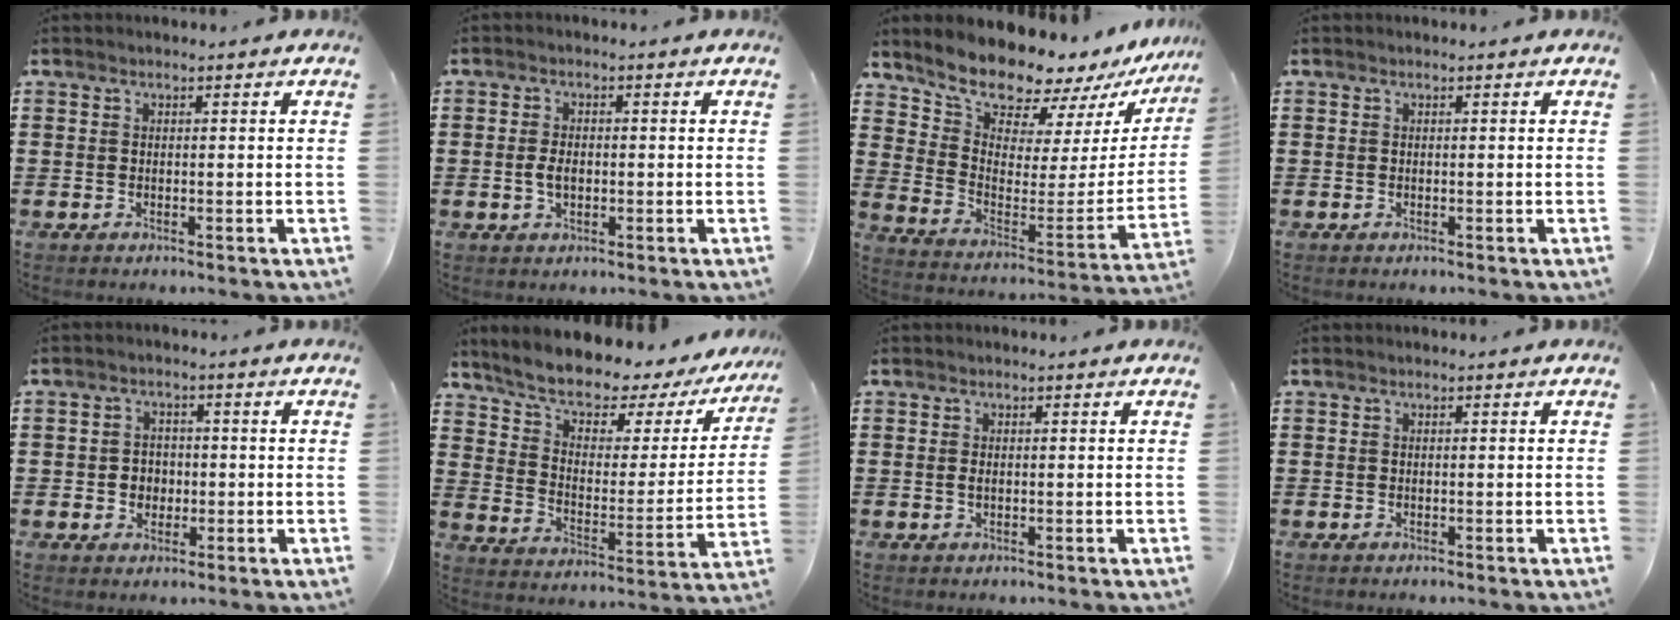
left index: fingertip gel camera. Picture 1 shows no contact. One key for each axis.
{"total": 2.9, "fx": -0.2, "fy": 1.6, "fz": 2.5, "tx": -0.055, "ty": 0.001, "tz": -0.007}
{"total": 10.4, "fx": 10.0, "fy": 2.2, "fz": 1.9, "tx": -0.071, "ty": -0.089, "tz": 0.174}
{"total": 0.0}
{"total": 2.9, "fx": -0.4, "fy": 2.5, "fz": 1.2, "tx": -0.031, "ty": 0.007, "tz": -0.013}
{"total": 6.6, "fx": 5.8, "fy": 1.9, "fz": 2.6, "tx": -0.074, "ty": -0.049, "tz": 0.094}
{"total": 1.0, "fx": 0.1, "fy": 0.4, "fz": 0.9, "tx": -0.020, "ty": 0.001, "tz": 0.001}
{"total": 0.0}